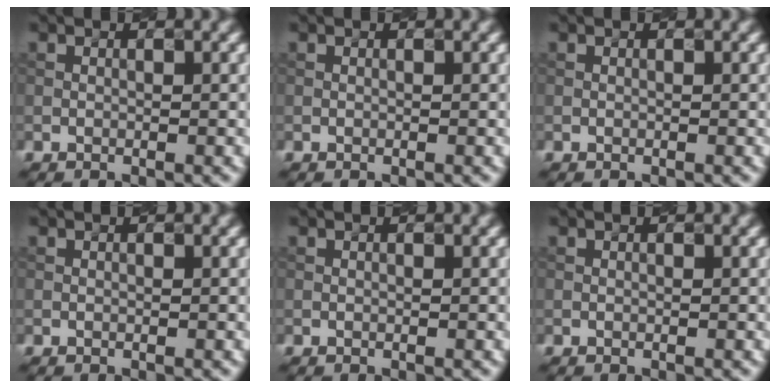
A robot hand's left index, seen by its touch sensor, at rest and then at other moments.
{"total": 0.0}
{"total": 0.0}
{"total": 0.0}
{"total": 0.0}
{"total": 0.0}